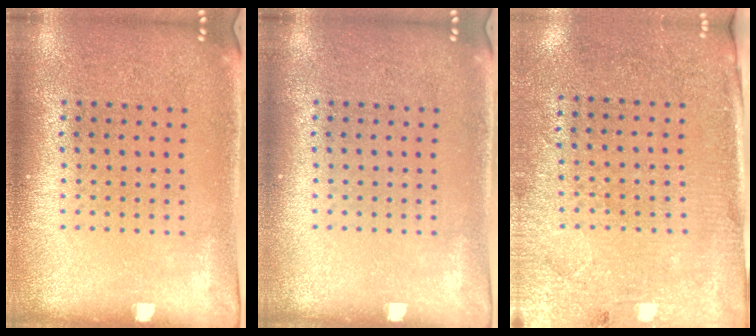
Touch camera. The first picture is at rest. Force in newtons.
{"total": 0.0}
{"total": 2.8, "press": 2.6, "slide": 1.2}